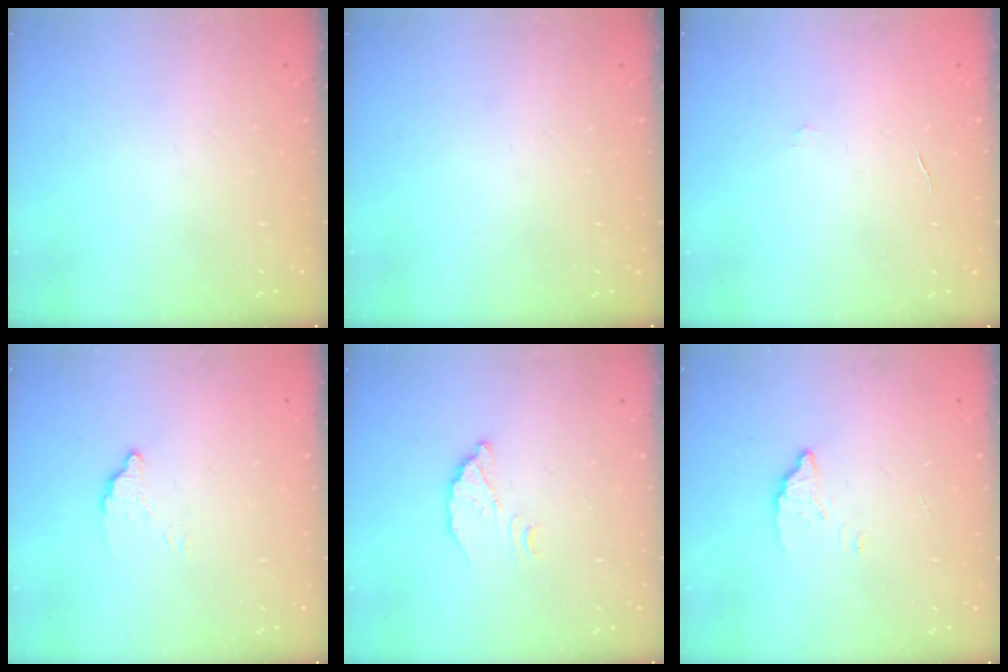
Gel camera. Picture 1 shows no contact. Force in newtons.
{"total": 0.0}
{"total": 3.9, "press": 3.9, "slide": 0.2}
{"total": 2.9, "press": 2.9, "slide": 0.1}
{"total": 3.8, "press": 3.8, "slide": 0.3}
{"total": 1.8, "press": 1.7, "slide": 0.1}